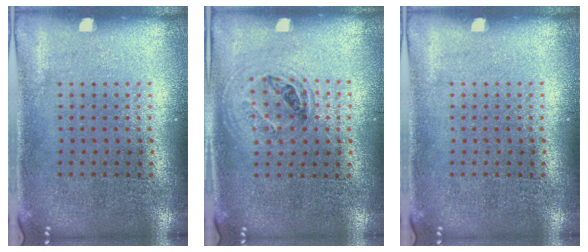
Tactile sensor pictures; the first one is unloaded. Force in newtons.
{"total": 1.0, "press": 0.9, "slide": 0.3}
{"total": 0.0}